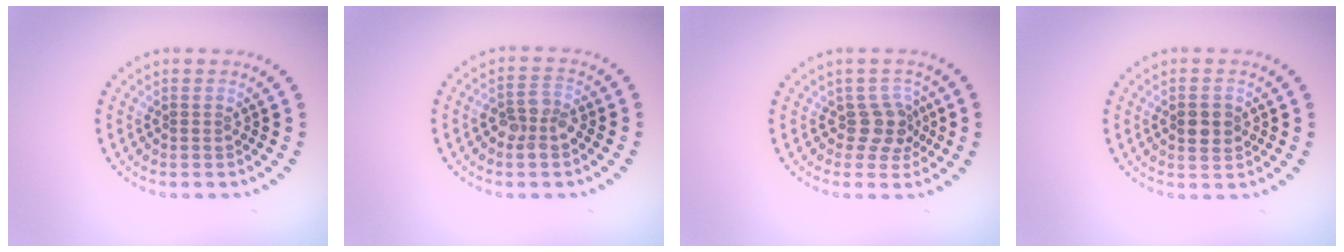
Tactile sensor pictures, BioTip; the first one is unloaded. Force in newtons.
{"total": 2.7, "press": 2.4, "slide": 1.2}
{"total": 2.7, "press": 2.0, "slide": 1.8}
{"total": 2.2, "press": 2.2, "slide": 0.1}